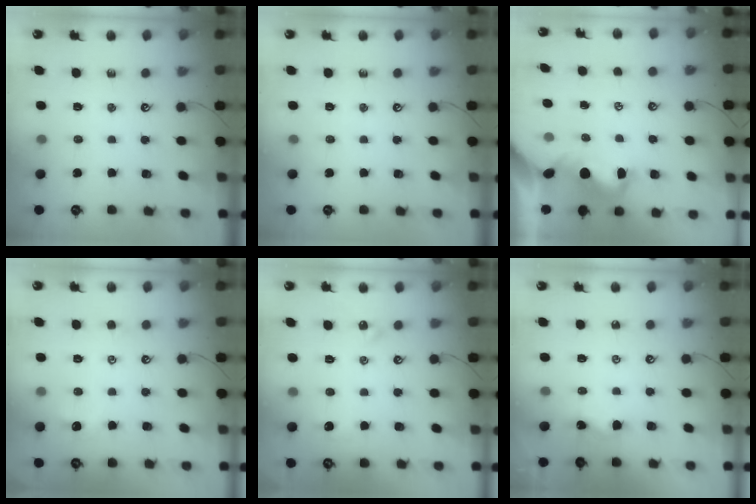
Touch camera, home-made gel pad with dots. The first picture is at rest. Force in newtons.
{"total": 0.0}
{"total": 1.9, "press": 1.6, "slide": 1.0}
{"total": 0.9, "press": 0.9, "slide": 0.2}
{"total": 2.1, "press": 2.0, "slide": 0.6}
{"total": 2.0, "press": 2.0, "slide": 0.4}